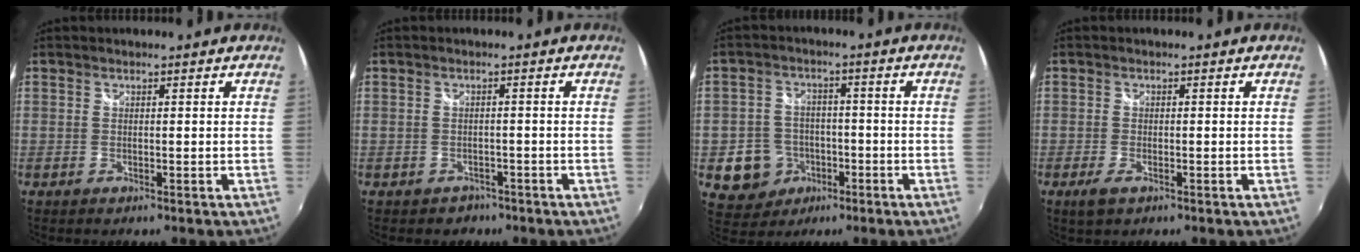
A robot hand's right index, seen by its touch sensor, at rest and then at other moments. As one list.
[{"total": 3.6, "force": [-2.4, 2.7, 0.6], "torque": [-0.020, -0.005, -0.032]}, {"total": 8.5, "force": [-3.0, 7.8, 1.7], "torque": [-0.057, 0.020, -0.036]}, {"total": 2.7, "force": [-1.7, 1.2, 1.9], "torque": [-0.039, -0.007, -0.029]}]